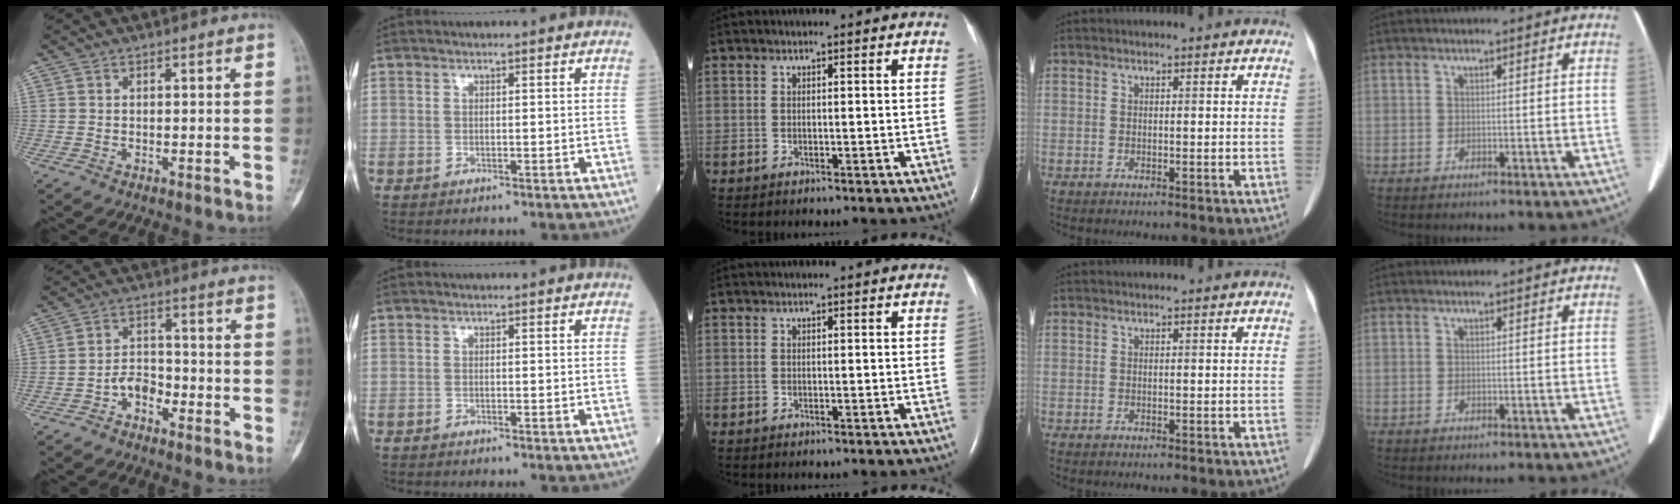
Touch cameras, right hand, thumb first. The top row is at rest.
{"thumb": {"total": 4.1, "force": [-2.6, 2.5, 2.0], "torque": [-0.022, 0.026, -0.052]}}